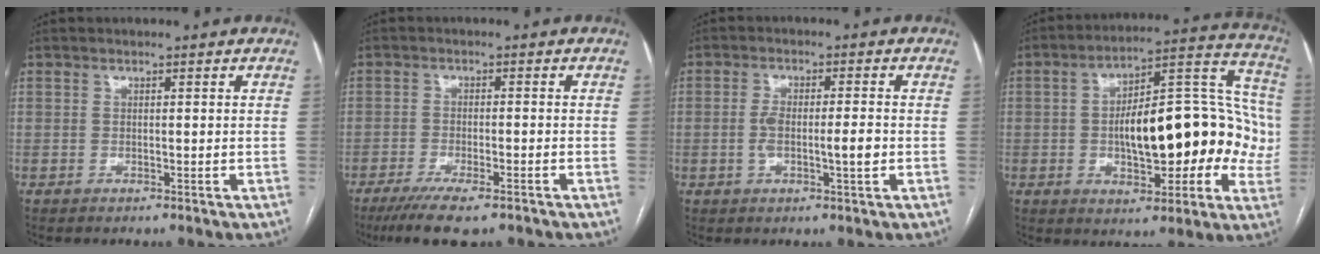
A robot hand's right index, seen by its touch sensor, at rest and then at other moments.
{"total": 8.5, "force": [-6.4, 1.4, 5.4], "torque": [-0.083, -0.017, -0.098]}
{"total": 5.3, "force": [-0.9, 1.0, 5.1], "torque": [-0.098, 0.005, -0.014]}
{"total": 20.7, "force": [-1.5, 8.4, 18.9], "torque": [-0.264, 0.047, -0.018]}